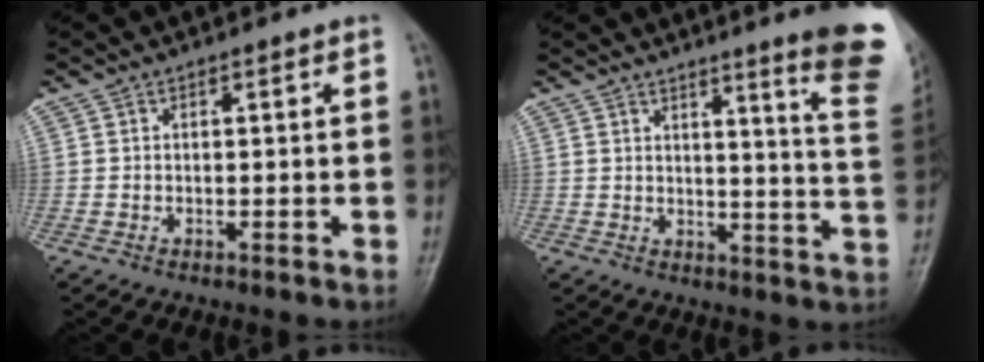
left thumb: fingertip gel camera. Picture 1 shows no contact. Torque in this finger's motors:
{"motor_torque": [2.29, 1.01, 1.41, -1.35, 0.12]}